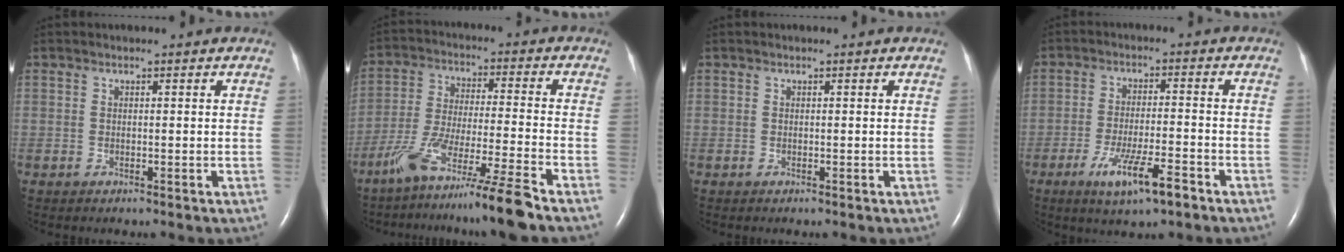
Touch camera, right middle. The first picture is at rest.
{"total": 12.5, "force": [-9.3, -1.7, 8.2], "torque": [-0.152, -0.033, -0.167]}
{"total": 0.0}
{"total": 8.3, "force": [-4.8, 1.1, 6.6], "torque": [-0.124, -0.013, -0.078]}